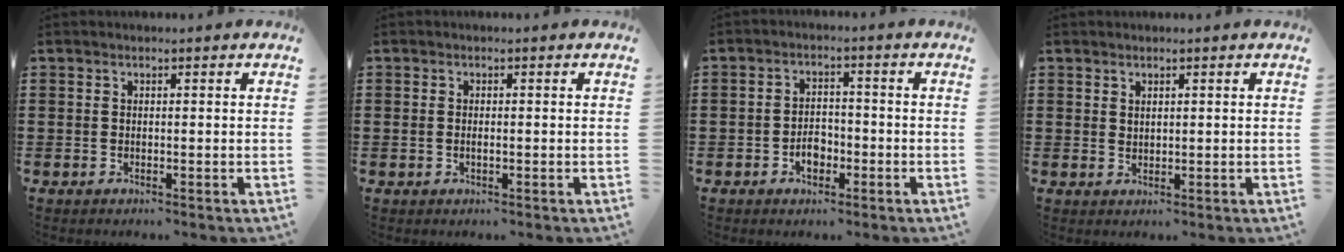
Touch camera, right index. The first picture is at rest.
{"total": 0.8, "force": [-0.2, 0.3, 0.7], "torque": [-0.014, -0.002, -0.003]}
{"total": 3.5, "force": [-1.5, 2.3, 2.1], "torque": [-0.033, 0.002, -0.030]}
{"total": 1.1, "force": [1.0, 0.6, 0.2], "torque": [-0.005, 0.003, 0.019]}